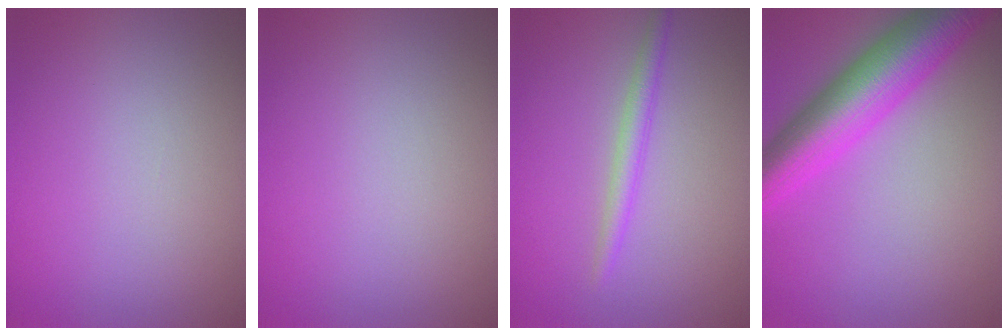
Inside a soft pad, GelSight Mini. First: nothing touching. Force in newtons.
{"total": 0.0}
{"total": 1.8, "press": 1.8, "slide": 0.1}
{"total": 8.4, "press": 8.4, "slide": 0.2}